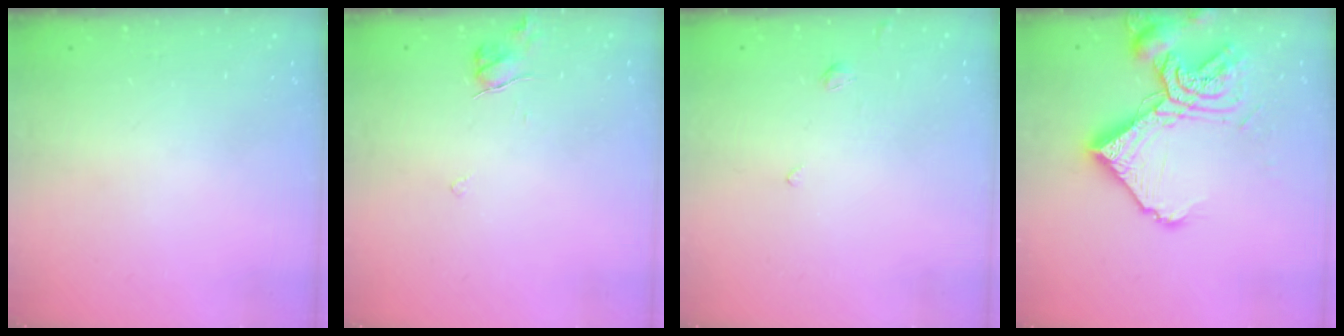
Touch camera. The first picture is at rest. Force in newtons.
{"total": 4.6, "press": 4.6, "slide": 0.5}
{"total": 0.8, "press": 0.7, "slide": 0.4}
{"total": 17.8, "press": 17.7, "slide": 1.9}